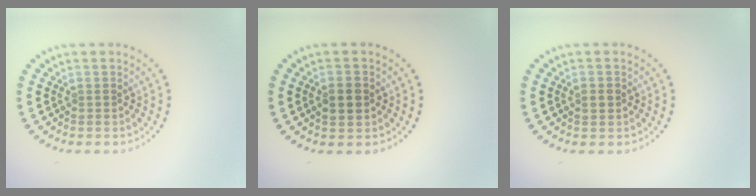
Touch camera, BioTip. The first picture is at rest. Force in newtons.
{"total": 2.1, "press": 2.1, "slide": 0.1}
{"total": 1.2, "press": 1.2, "slide": 0.1}